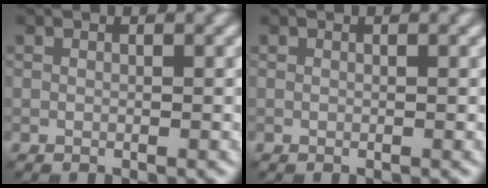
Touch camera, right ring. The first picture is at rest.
{"total": 0.0}